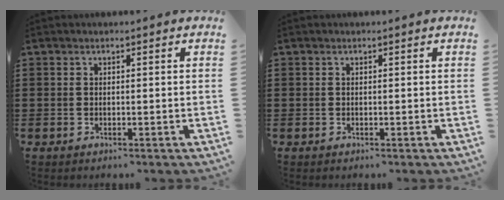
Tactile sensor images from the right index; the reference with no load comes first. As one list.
[{"total": 0.0}]